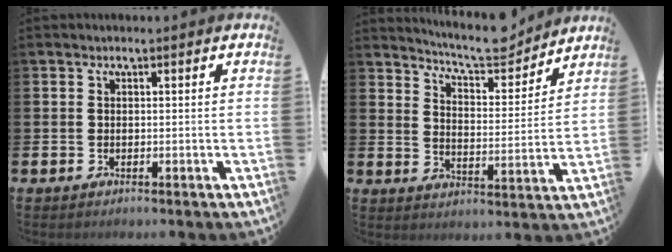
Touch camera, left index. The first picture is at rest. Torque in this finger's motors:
{"motor_torque": [0.97, -1.17, 0.13, 0.08]}